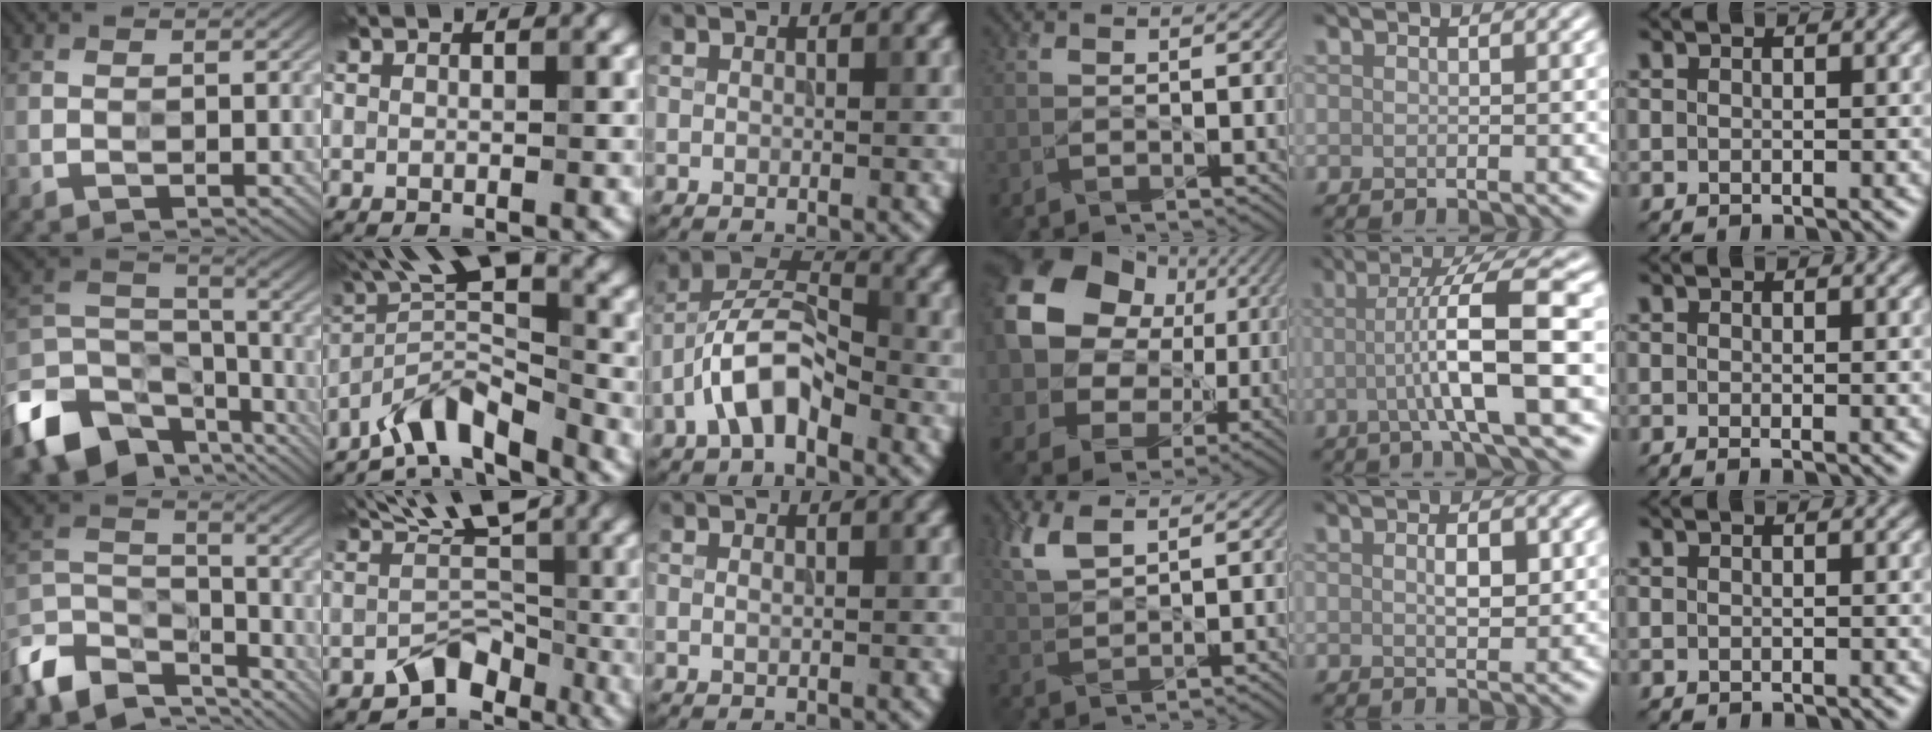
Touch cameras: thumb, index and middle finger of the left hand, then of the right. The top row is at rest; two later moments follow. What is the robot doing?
{"motion": "wipe", "object": "glasses"}